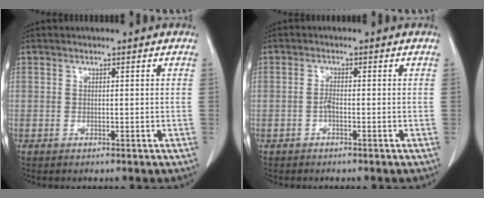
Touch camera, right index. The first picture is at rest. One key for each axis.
{"total": 1.3, "fx": -0.6, "fy": 0.3, "fz": 1.1, "tx": -0.022, "ty": 0.004, "tz": -0.010}